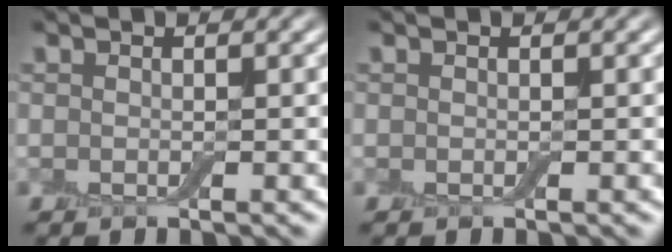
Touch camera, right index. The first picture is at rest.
{"total": 0.0}